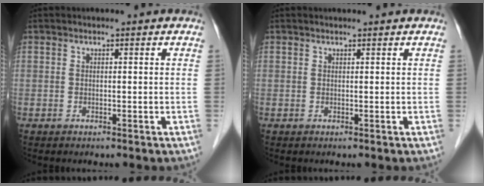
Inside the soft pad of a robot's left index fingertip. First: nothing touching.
{"total": 1.6, "force": [1.5, 0.0, 0.6], "torque": [-0.008, 0.014, 0.021]}